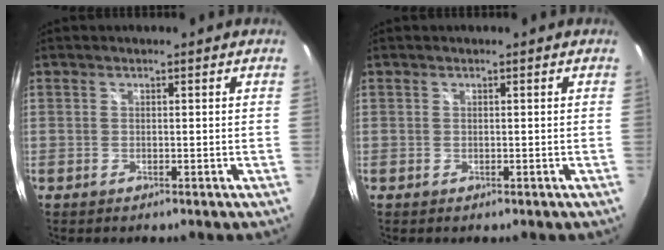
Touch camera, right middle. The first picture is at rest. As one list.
[{"total": 0.0}]